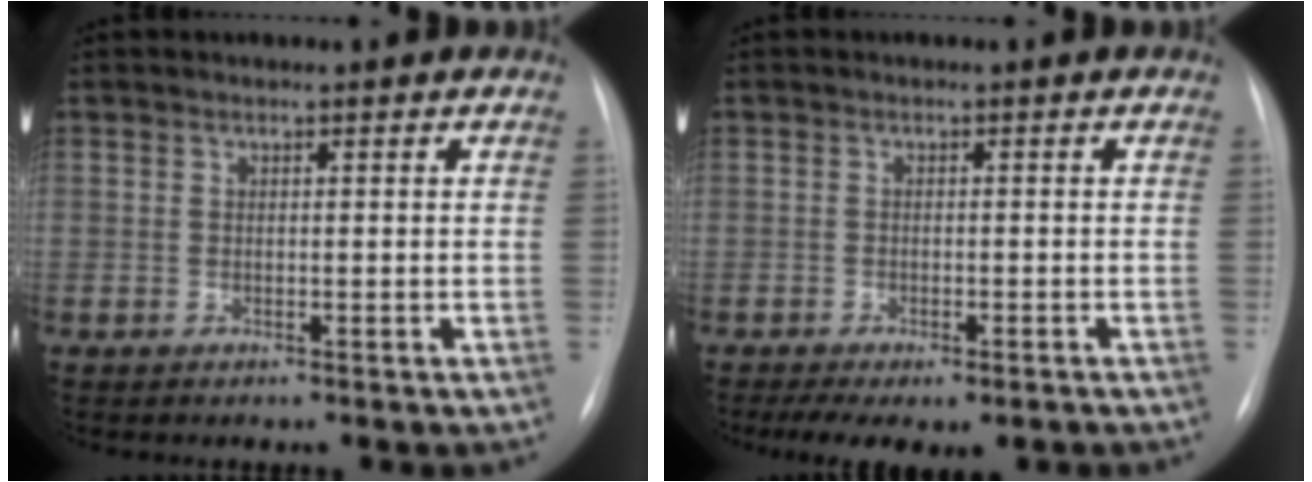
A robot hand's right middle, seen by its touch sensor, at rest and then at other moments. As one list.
[{"total": 8.2, "force": [-5.8, 3.2, 4.8], "torque": [-0.069, -0.005, -0.079]}]